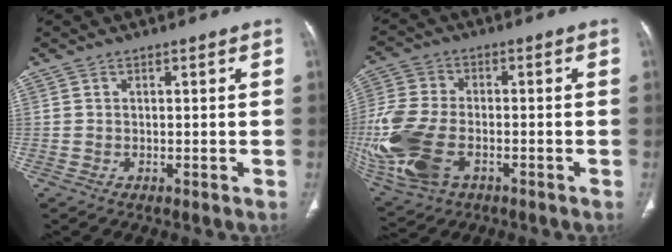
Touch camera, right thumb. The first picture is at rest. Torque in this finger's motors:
{"motor_torque": [0.01, 1.06, 1.97, -0.29, 0.23]}